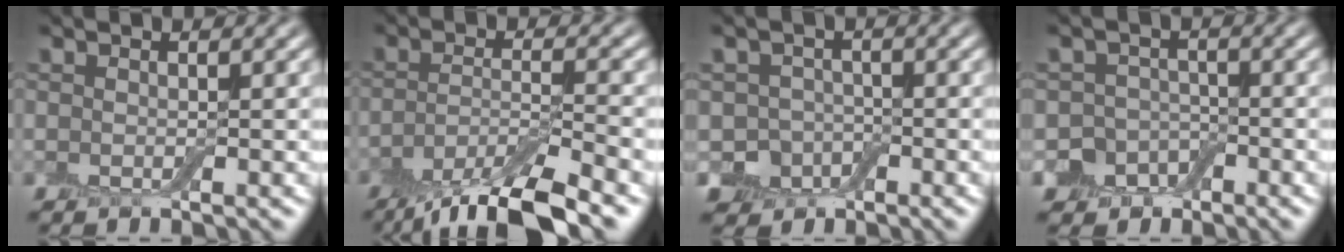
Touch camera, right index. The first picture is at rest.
{"total": 8.0, "force": [-5.4, 2.1, 5.5], "torque": [-0.086, -0.008, -0.103]}
{"total": 2.8, "force": [-1.1, 2.4, 1.0], "torque": [-0.011, -0.002, -0.023]}
{"total": 3.6, "force": [-2.0, 2.8, 1.0], "torque": [-0.009, 0.007, -0.038]}